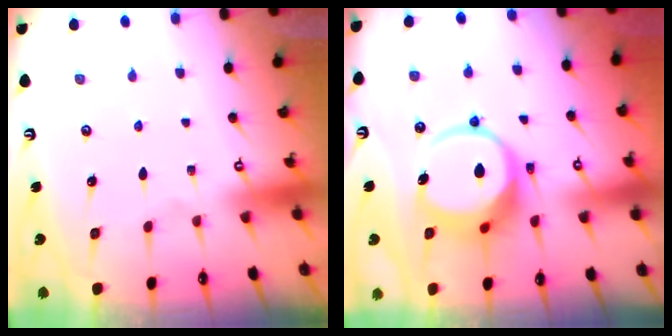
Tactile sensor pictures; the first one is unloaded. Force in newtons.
{"total": 12.5, "press": 12.4, "slide": 1.6}